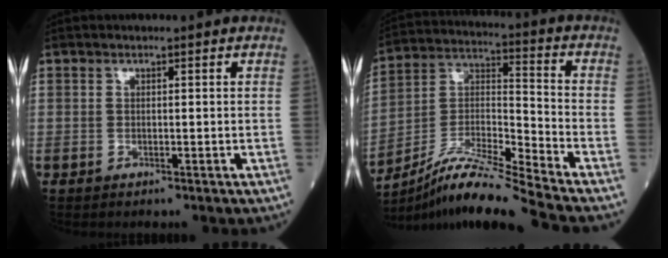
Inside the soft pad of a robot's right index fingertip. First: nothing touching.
{"total": 14.1, "force": [-12.5, -2.1, 6.3], "torque": [-0.121, 0.007, -0.229]}